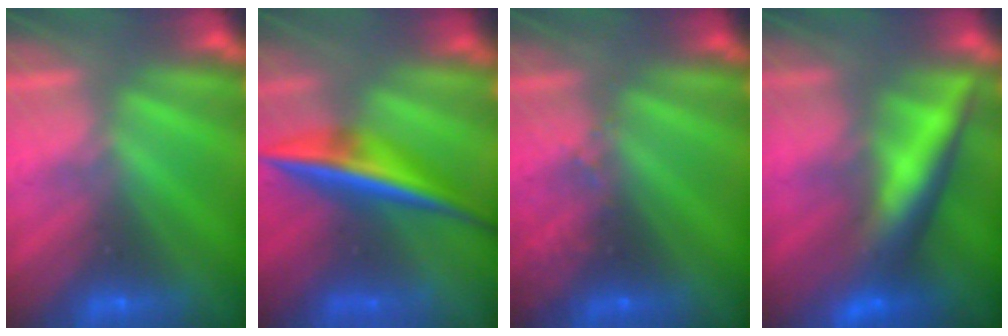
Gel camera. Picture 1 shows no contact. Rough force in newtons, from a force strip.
{"total": 7.3}
{"total": 2.9}
{"total": 13.7}